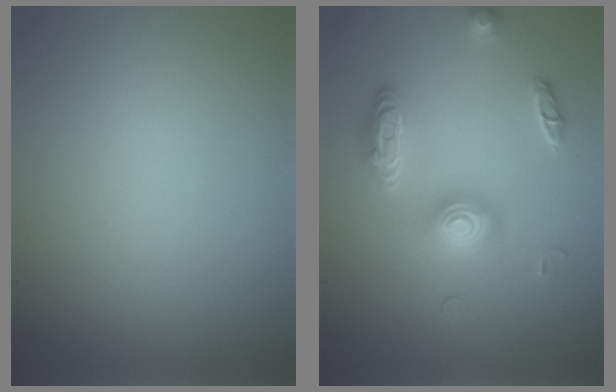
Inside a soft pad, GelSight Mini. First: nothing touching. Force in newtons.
{"total": 3.2, "press": 3.2, "slide": 0.4}